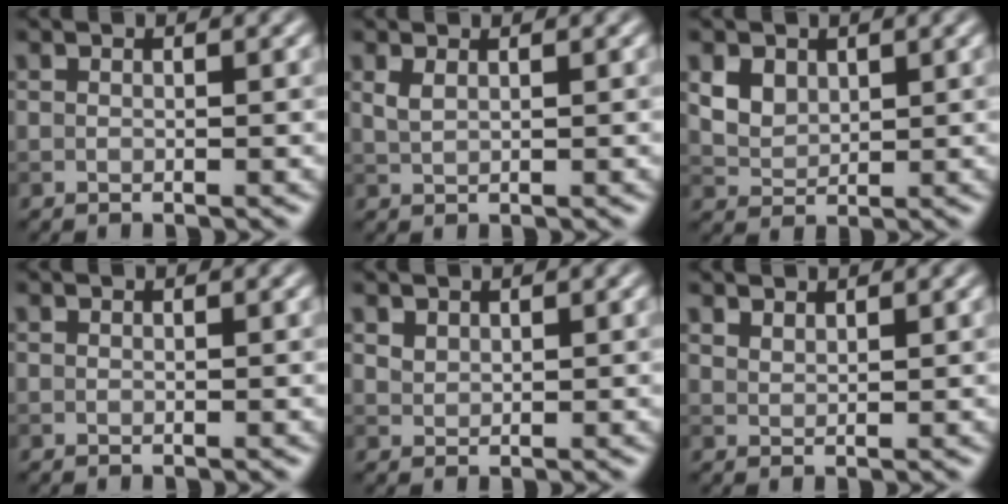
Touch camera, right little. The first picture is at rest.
{"total": 1.0, "force": [0.7, 0.3, 0.7], "torque": [-0.019, 0.001, 0.016]}
{"total": 3.4, "force": [1.7, 2.5, 1.7], "torque": [-0.045, 0.001, 0.039]}
{"total": 0.0}
{"total": 1.2, "force": [0.9, 0.7, 0.3], "torque": [-0.008, -0.001, 0.020]}
{"total": 1.5, "force": [1.5, 0.4, 0.3], "torque": [-0.008, -0.005, 0.032]}